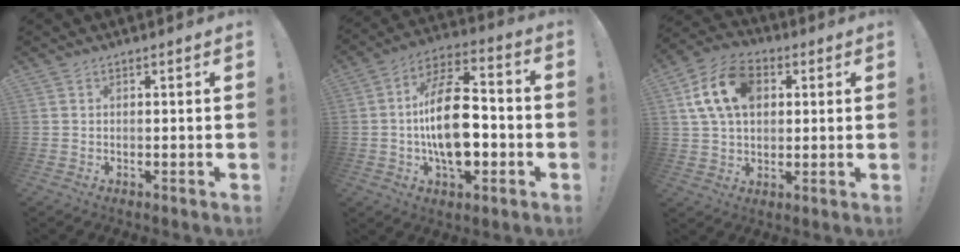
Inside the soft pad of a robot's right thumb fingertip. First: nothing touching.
{"total": 19.5, "force": [-2.7, 10.6, 16.2], "torque": [-0.291, 0.011, -0.047]}
{"total": 15.3, "force": [4.5, 10.6, 10.0], "torque": [-0.178, 0.002, 0.088]}